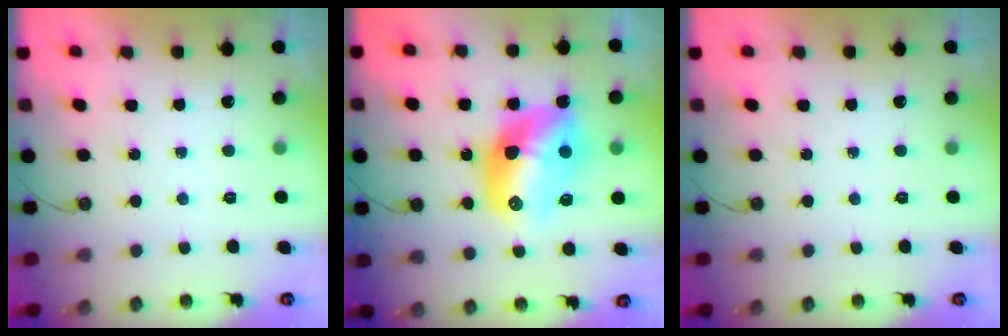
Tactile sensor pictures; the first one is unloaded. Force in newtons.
{"total": 16.2, "press": 16.2, "slide": 1.5}
{"total": 0.0}